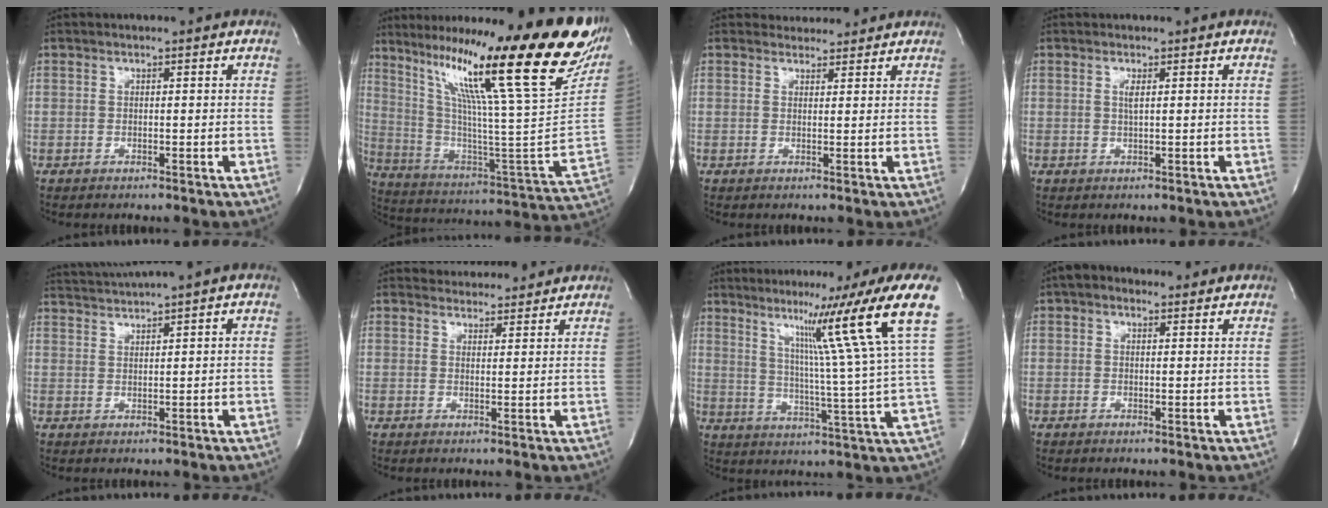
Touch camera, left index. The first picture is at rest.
{"total": 32.4, "force": [21.3, 0.8, 24.3], "torque": [-0.345, -0.049, 0.319]}
{"total": 3.4, "force": [3.2, 1.2, -0.1], "torque": [0.001, 0.006, 0.040]}
{"total": 0.9, "force": [0.3, 0.0, 0.9], "torque": [-0.025, -0.006, 0.005]}
{"total": 3.9, "force": [3.3, -2.0, 0.5], "torque": [-0.016, -0.005, 0.068]}
{"total": 6.3, "force": [6.0, 1.7, 0.7], "torque": [-0.007, 0.009, 0.073]}
{"total": 18.5, "force": [11.6, -2.7, 14.2], "torque": [-0.201, -0.028, 0.133]}
{"total": 3.8, "force": [2.7, 2.0, 1.8], "torque": [-0.029, 0.023, 0.039]}